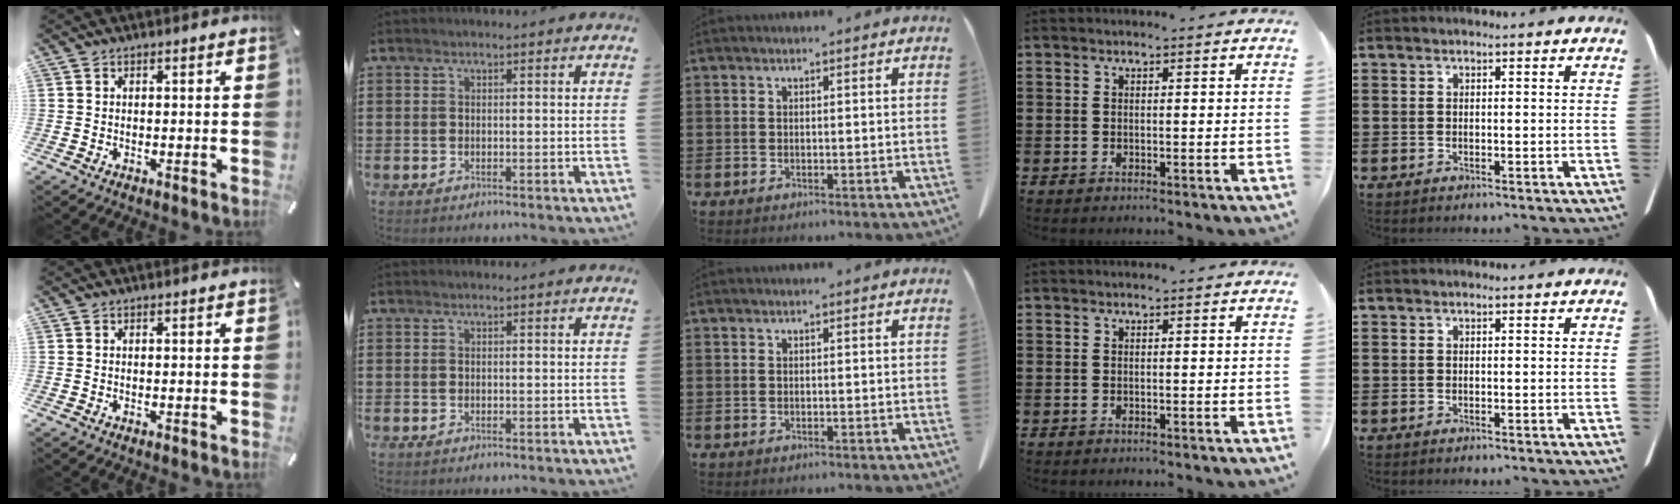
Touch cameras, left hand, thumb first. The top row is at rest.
{}